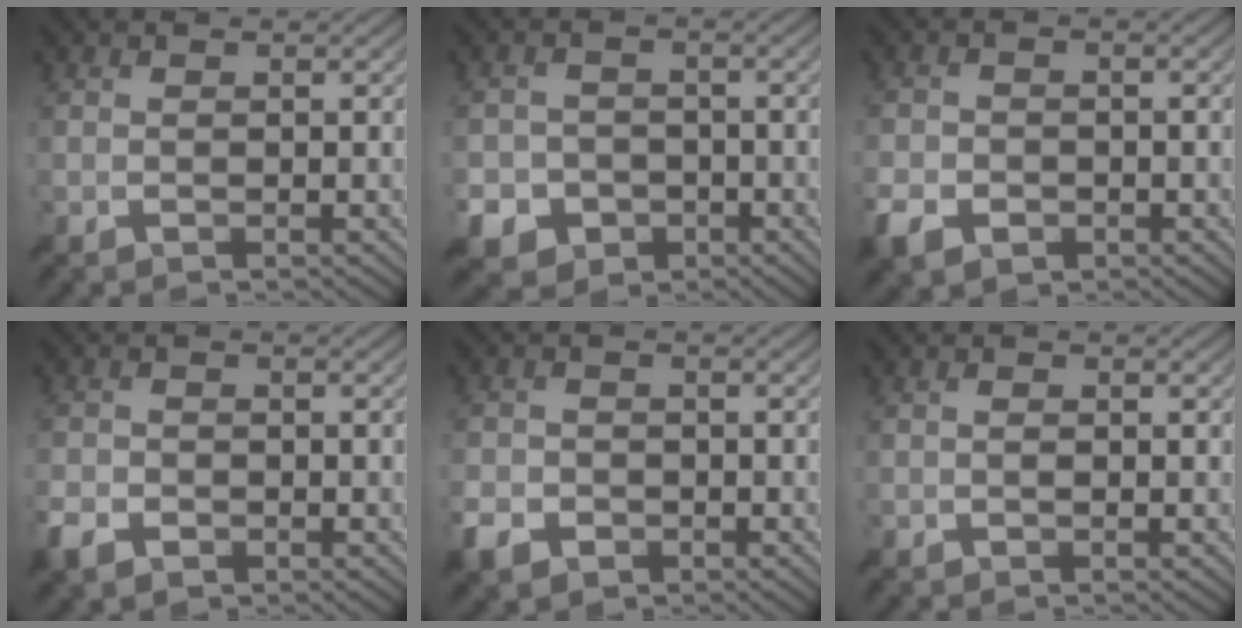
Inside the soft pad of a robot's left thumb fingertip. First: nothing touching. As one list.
[{"total": 6.8, "force": [-3.4, 5.7, 1.7], "torque": [-0.040, -0.022, -0.077]}, {"total": 4.6, "force": [-2.4, 3.2, 2.3], "torque": [-0.059, -0.010, -0.052]}, {"total": 3.8, "force": [-2.2, 2.4, 1.9], "torque": [-0.049, -0.010, -0.050]}, {"total": 4.1, "force": [-2.3, 2.8, 1.9], "torque": [-0.051, -0.009, -0.053]}, {"total": 0.7, "force": [-0.2, 0.3, 0.6], "torque": [-0.013, 0.001, -0.004]}]